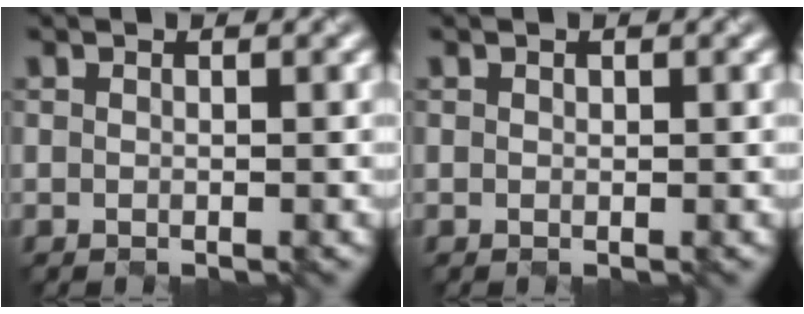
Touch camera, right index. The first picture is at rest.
{"total": 0.0}